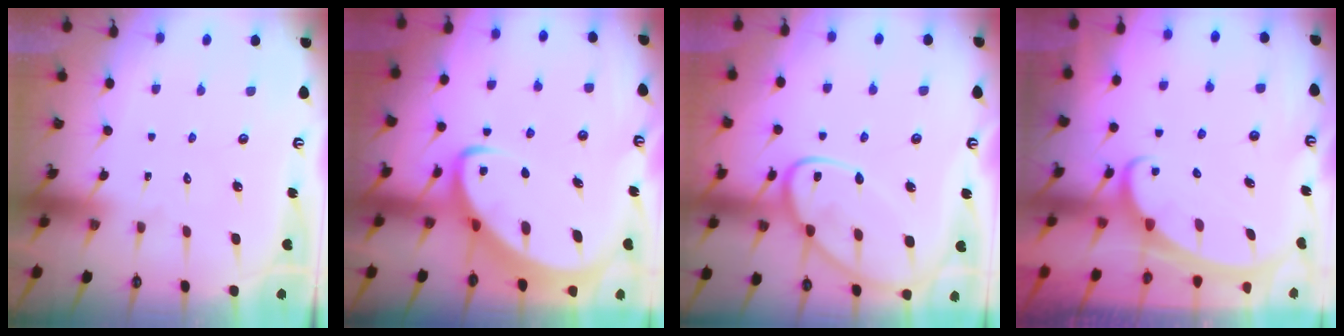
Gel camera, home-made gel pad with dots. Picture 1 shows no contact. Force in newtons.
{"total": 5.3, "press": 5.3, "slide": 0.6}
{"total": 14.9, "press": 14.9, "slide": 1.3}
{"total": 2.3, "press": 2.3, "slide": 0.3}